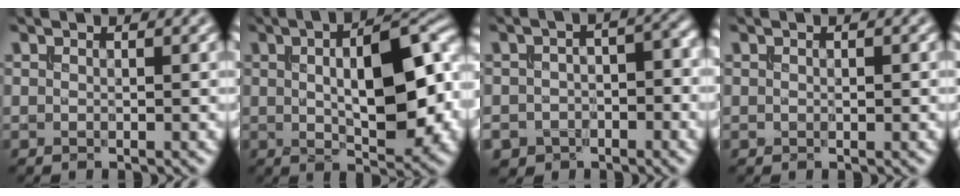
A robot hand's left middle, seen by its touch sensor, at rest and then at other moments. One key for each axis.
{"total": 10.6, "fx": 0.8, "fy": 3.8, "fz": 9.9, "tx": -0.131, "ty": 0.012, "tz": 0.015}
{"total": 5.0, "fx": -2.5, "fy": 3.4, "fz": 2.7, "tx": -0.030, "ty": -0.010, "tz": -0.034}
{"total": 0.5, "fx": -0.1, "fy": 0.2, "fz": 0.5, "tx": -0.008, "ty": 0.003, "tz": 0.001}